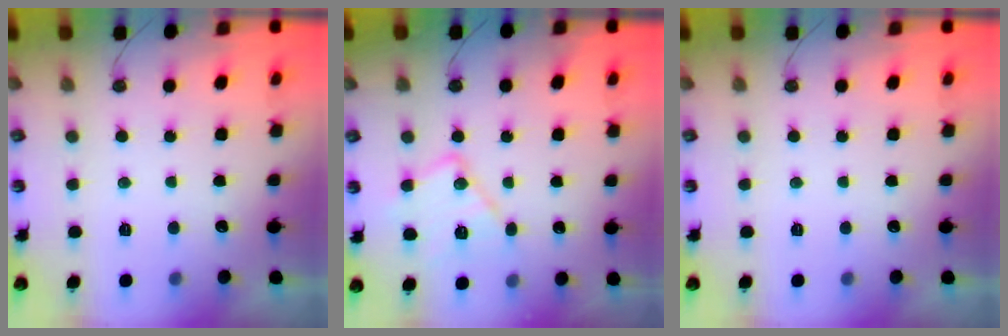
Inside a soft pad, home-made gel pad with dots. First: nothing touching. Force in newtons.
{"total": 13.2, "press": 13.2, "slide": 0.8}
{"total": 0.0}